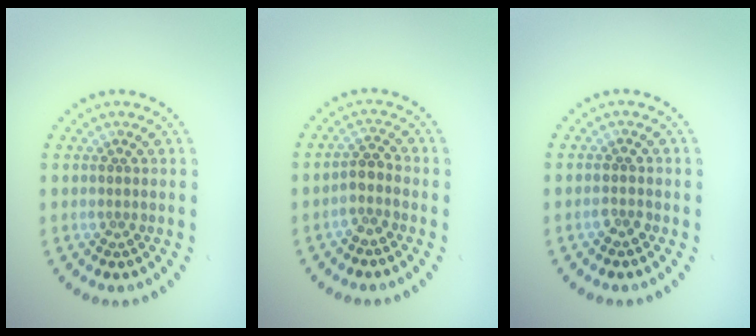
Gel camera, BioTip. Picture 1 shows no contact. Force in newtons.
{"total": 1.9, "press": 1.6, "slide": 1.2}
{"total": 1.2, "press": 1.2, "slide": 0.3}